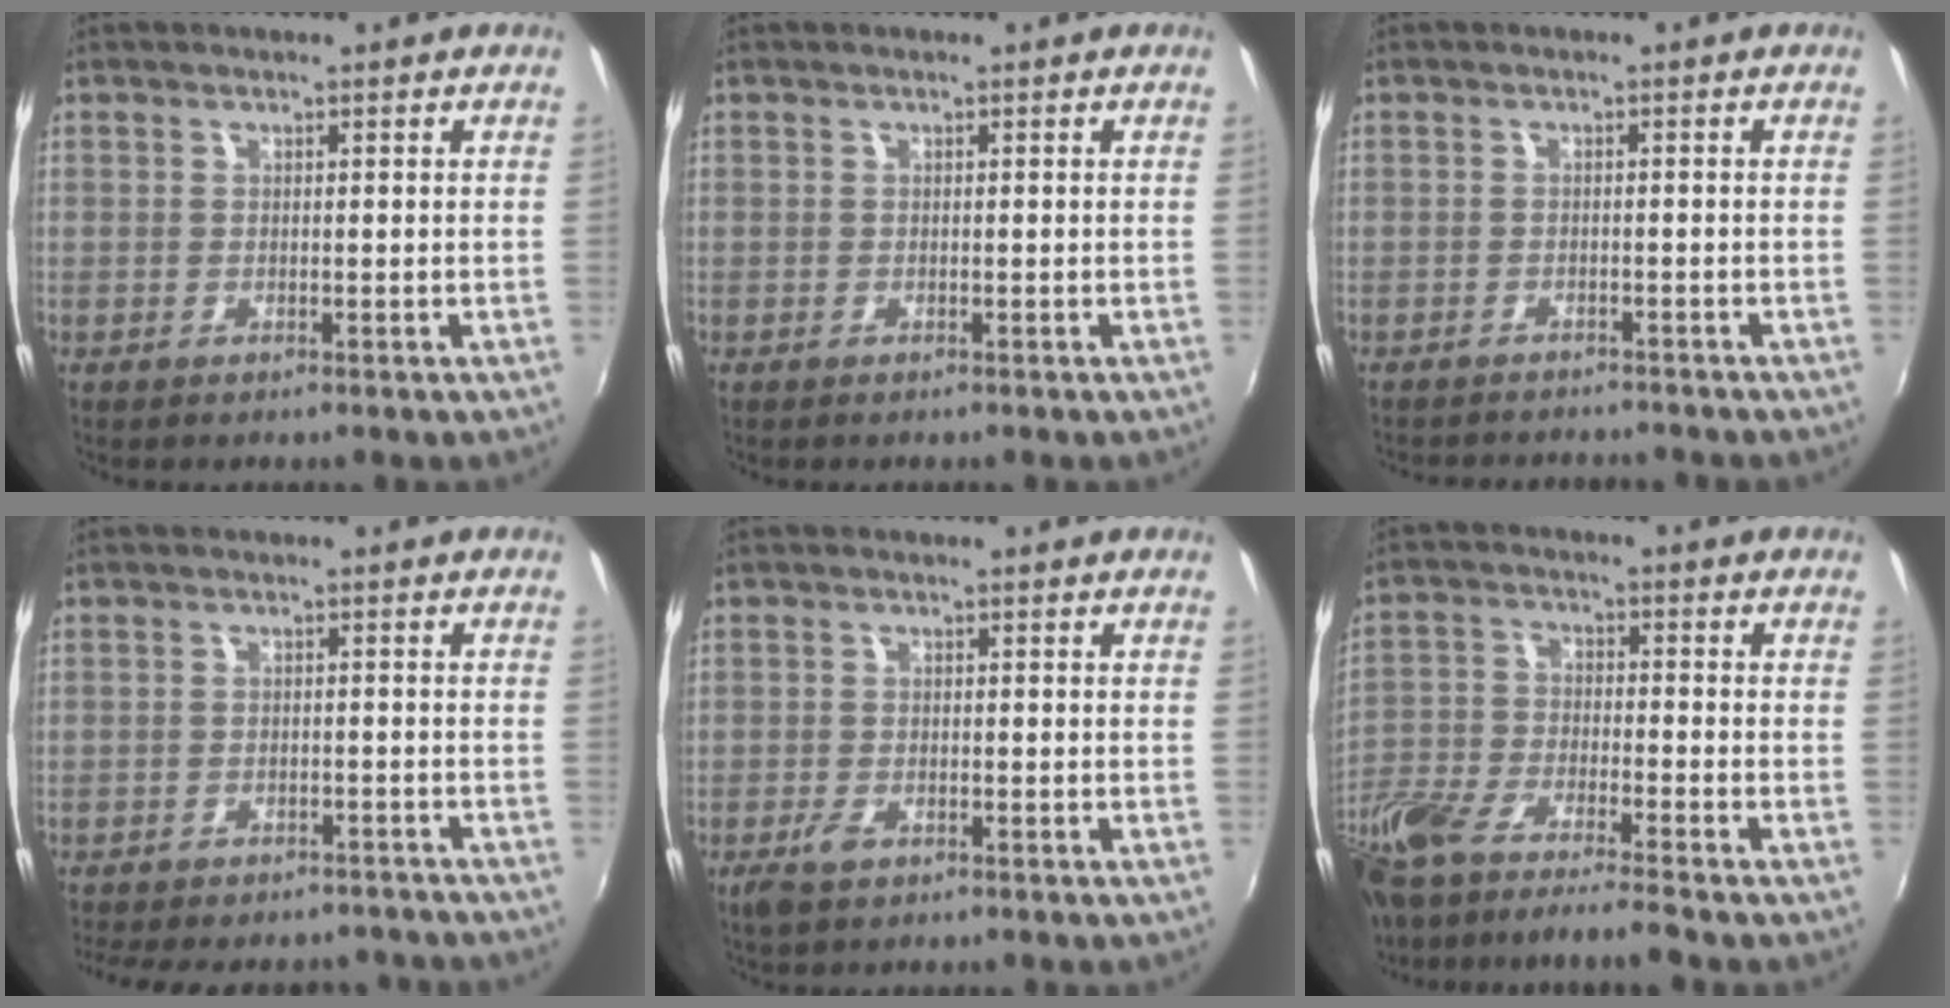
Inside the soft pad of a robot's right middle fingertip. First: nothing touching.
{"total": 0.0}
{"total": 6.3, "force": [-5.9, 1.3, 1.7], "torque": [-0.048, -0.011, -0.085]}
{"total": 14.5, "force": [-12.4, 5.4, 5.2], "torque": [-0.124, 0.008, -0.159]}
{"total": 3.3, "force": [-2.1, 1.5, 2.0], "torque": [-0.048, -0.007, -0.040]}
{"total": 13.9, "force": [-11.6, 1.8, 7.4], "torque": [-0.176, -0.030, -0.223]}